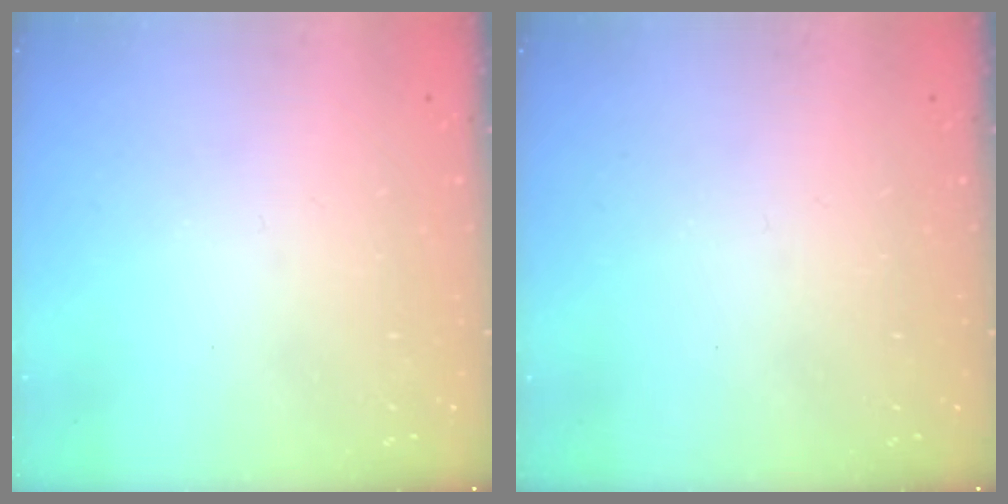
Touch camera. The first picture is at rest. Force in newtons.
{"total": 0.0}